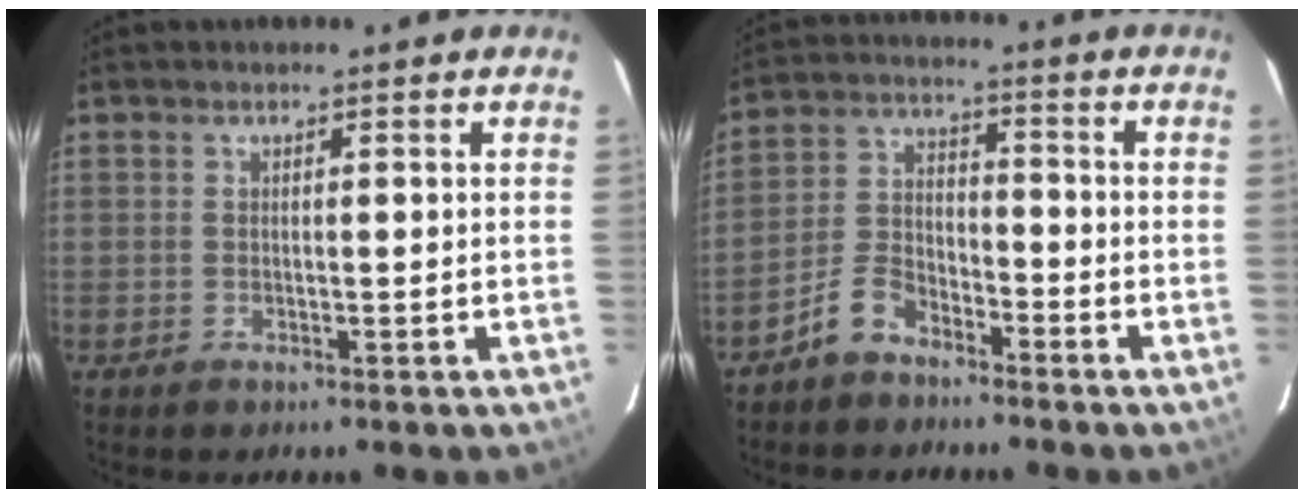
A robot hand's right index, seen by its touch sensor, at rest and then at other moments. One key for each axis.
{"total": 5.7, "fx": -4.4, "fy": 2.9, "fz": 2.2, "tx": -0.052, "ty": 0.006, "tz": -0.088}